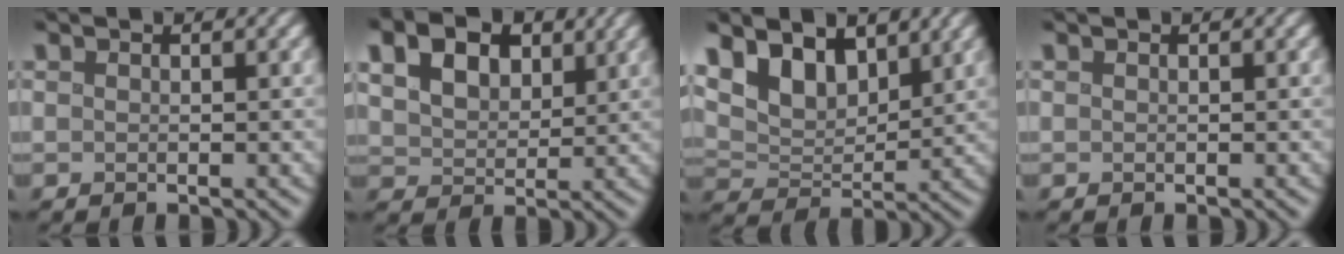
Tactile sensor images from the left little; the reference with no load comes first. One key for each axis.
{"total": 6.1, "fx": 2.9, "fy": 3.9, "fz": 3.7, "tx": -0.083, "ty": 0.015, "tz": 0.036}
{"total": 6.2, "fx": 3.7, "fy": 3.5, "fz": 3.6, "tx": -0.076, "ty": 0.003, "tz": 0.056}
{"total": 0.0}